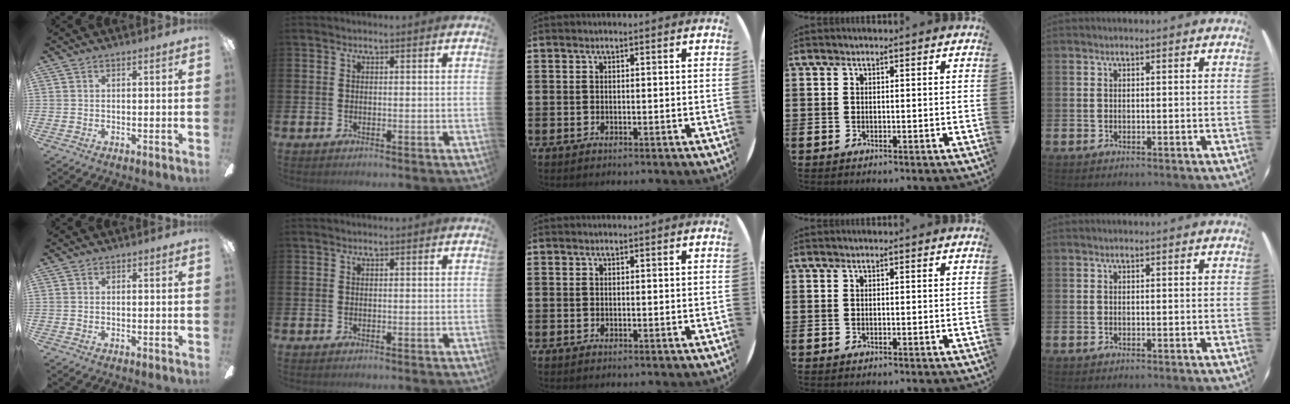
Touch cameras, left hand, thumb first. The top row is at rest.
{}